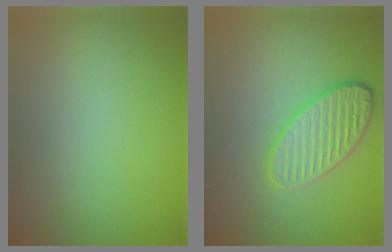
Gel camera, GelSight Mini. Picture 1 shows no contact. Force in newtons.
{"total": 4.3, "press": 3.8, "slide": 2.0}